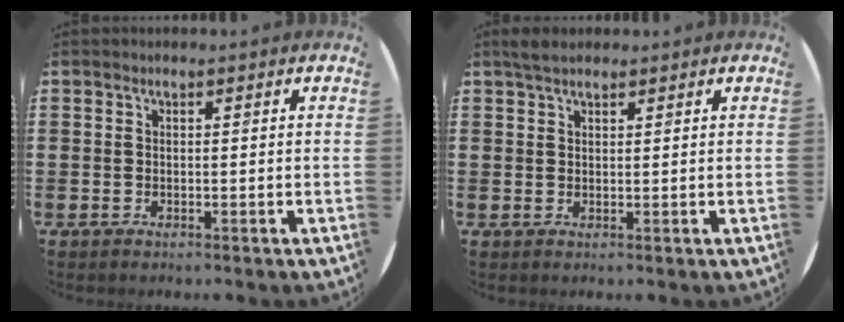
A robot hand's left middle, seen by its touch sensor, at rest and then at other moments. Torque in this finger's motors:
{"motor_torque": [0.20, -0.17, 0.05, 0.01]}